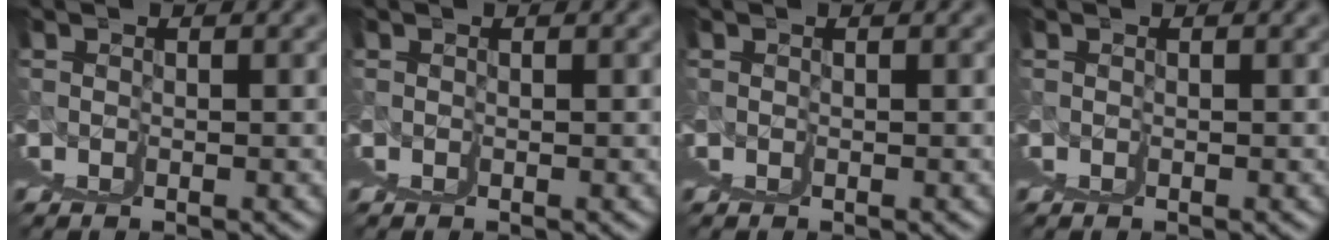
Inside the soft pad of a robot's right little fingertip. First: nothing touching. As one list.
[{"total": 0.0}, {"total": 0.0}, {"total": 0.0}]